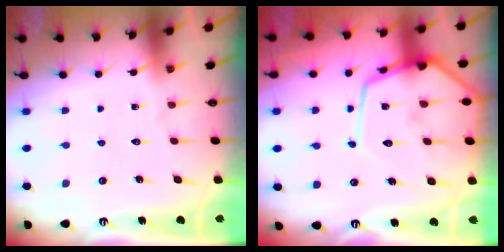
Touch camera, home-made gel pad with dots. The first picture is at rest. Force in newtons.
{"total": 16.9, "press": 16.8, "slide": 1.7}